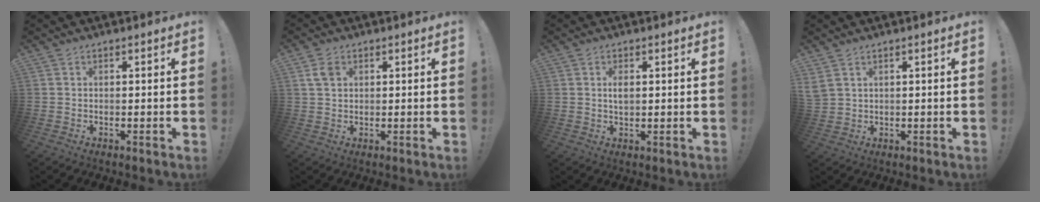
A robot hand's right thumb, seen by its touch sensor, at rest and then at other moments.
{"total": 4.3, "force": [1.5, 3.1, 2.6], "torque": [-0.044, 0.005, 0.029]}
{"total": 2.7, "force": [0.6, 1.9, 1.8], "torque": [-0.019, -0.001, 0.007]}
{"total": 3.5, "force": [2.1, 2.0, 1.9], "torque": [-0.048, -0.007, 0.041]}